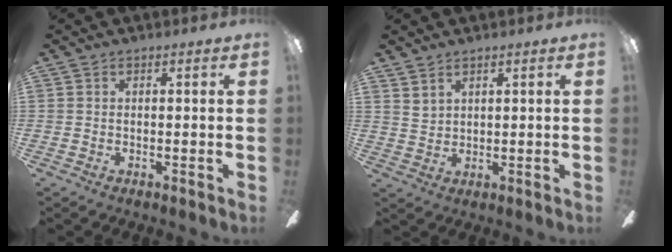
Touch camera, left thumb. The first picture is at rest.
{"total": 2.9, "force": [2.5, 1.3, 0.1], "torque": [-0.006, -0.011, 0.051]}